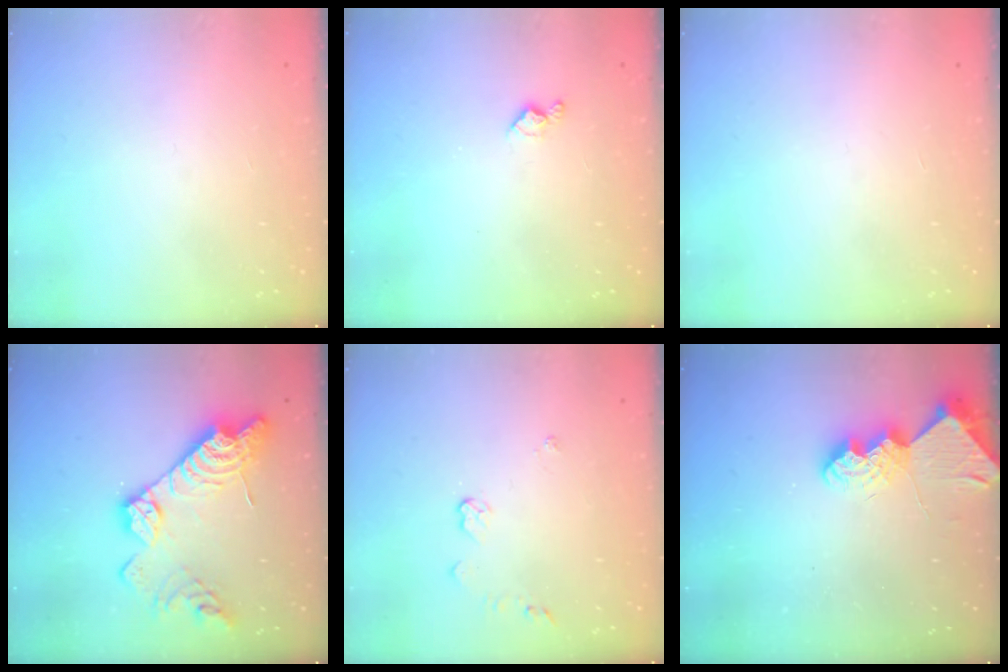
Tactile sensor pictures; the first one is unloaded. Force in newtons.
{"total": 4.0, "press": 3.9, "slide": 0.6}
{"total": 0.0}
{"total": 18.8, "press": 18.7, "slide": 1.9}
{"total": 3.9, "press": 3.9, "slide": 0.4}
{"total": 9.1, "press": 9.0, "slide": 0.7}